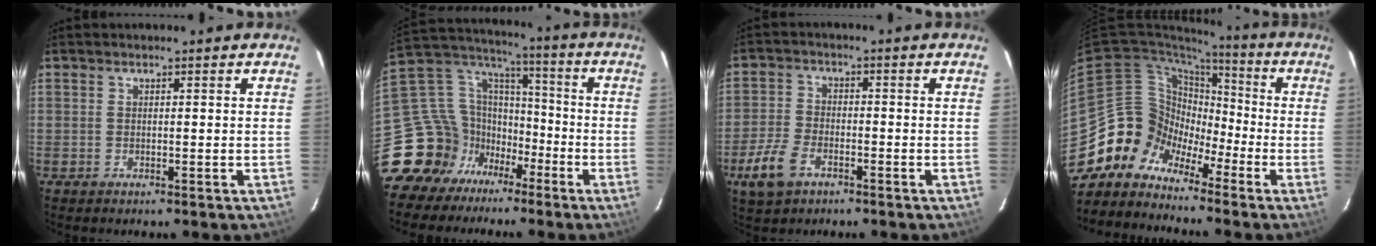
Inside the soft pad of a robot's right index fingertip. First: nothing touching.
{"total": 15.1, "force": [-9.6, 11.1, 3.6], "torque": [-0.087, 0.059, -0.169]}
{"total": 7.8, "force": [-4.3, 4.5, 4.7], "torque": [-0.119, 0.000, -0.081]}
{"total": 9.5, "force": [-6.4, 7.0, 0.8], "torque": [-0.017, 0.046, -0.141]}